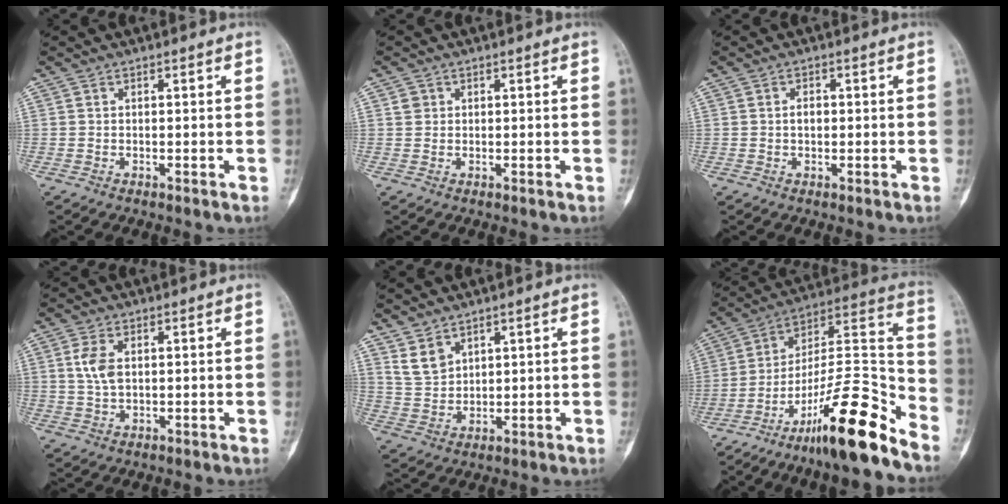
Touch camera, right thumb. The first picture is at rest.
{"total": 1.6, "force": [0.6, 1.4, 0.4], "torque": [0.003, 0.000, 0.007]}
{"total": 1.9, "force": [0.0, 1.3, 1.4], "torque": [-0.020, 0.002, -0.001]}
{"total": 4.7, "force": [1.1, 2.7, 3.7], "torque": [-0.081, 0.000, 0.022]}
{"total": 5.1, "force": [3.5, 3.1, 2.2], "torque": [-0.031, -0.022, 0.082]}
{"total": 21.6, "force": [-14.9, 3.5, 15.3], "torque": [-0.255, 0.104, -0.248]}